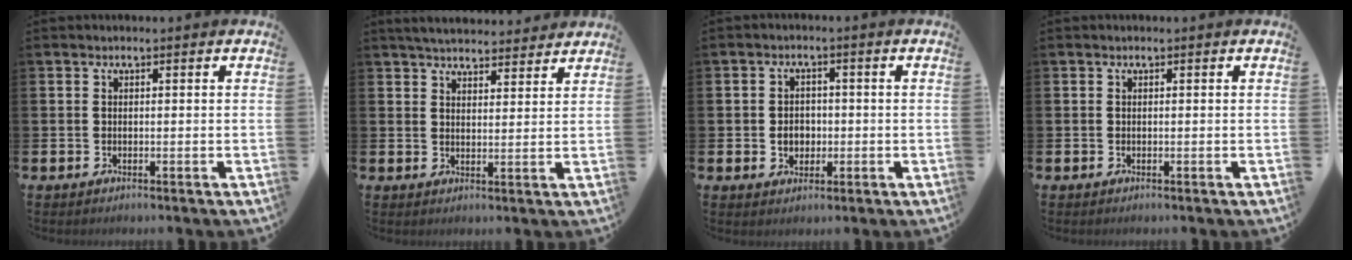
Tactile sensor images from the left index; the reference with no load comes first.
{"total": 4.4, "force": [4.4, 0.7, 0.5], "torque": [-0.019, -0.023, 0.078]}
{"total": 2.9, "force": [-0.5, 2.5, 1.5], "torque": [-0.012, -0.002, -0.018]}
{"total": 0.0}